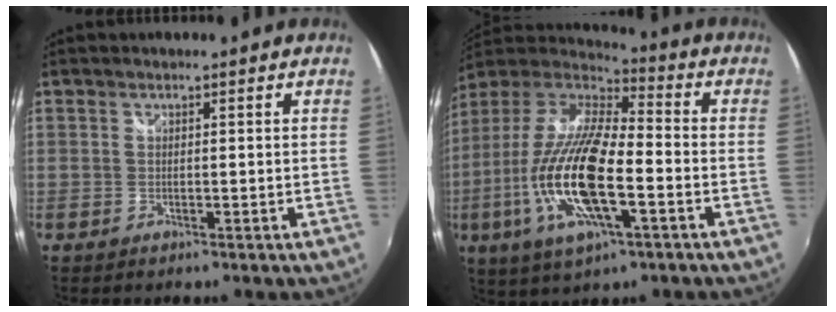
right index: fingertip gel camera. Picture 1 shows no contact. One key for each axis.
{"total": 20.8, "fx": -6.0, "fy": 6.5, "fz": 18.9, "tx": -0.382, "ty": -0.020, "tz": -0.119}